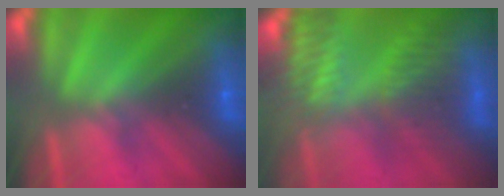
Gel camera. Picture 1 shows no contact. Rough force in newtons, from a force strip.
{"total": 4.4}